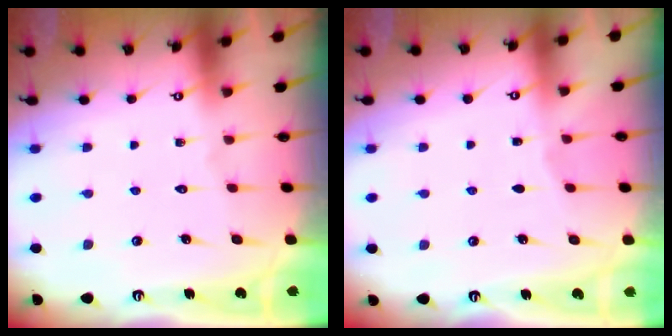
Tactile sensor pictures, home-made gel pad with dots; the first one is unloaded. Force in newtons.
{"total": 1.6, "press": 1.5, "slide": 0.3}